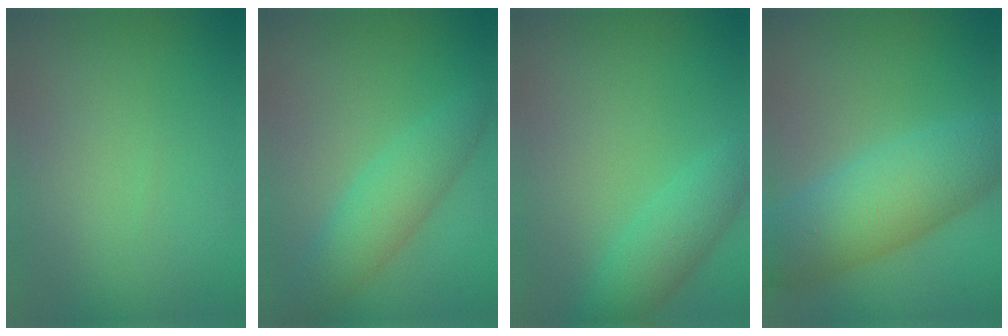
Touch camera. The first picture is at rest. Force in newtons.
{"total": 3.9, "press": 3.9, "slide": 0.1}
{"total": 3.1, "press": 3.1, "slide": 0.2}
{"total": 7.7, "press": 7.7, "slide": 0.1}